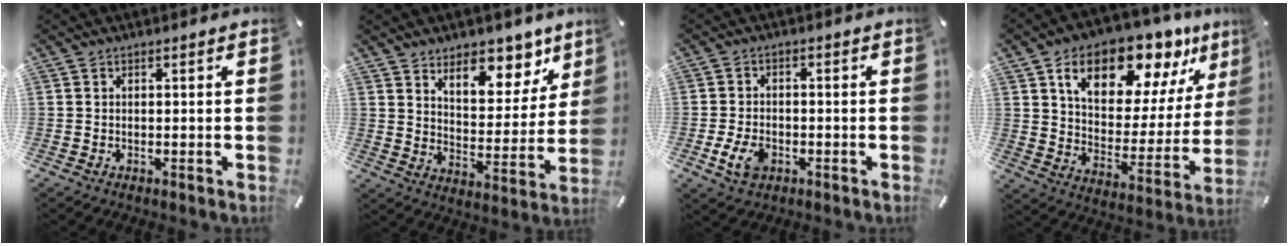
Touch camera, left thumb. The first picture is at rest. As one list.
[{"total": 10.8, "force": [8.5, 5.7, 3.3], "torque": [-0.029, -0.086, 0.147]}, {"total": 6.0, "force": [-2.2, 4.2, 3.7], "torque": [-0.091, 0.002, -0.043]}, {"total": 18.8, "force": [12.9, 9.9, 9.3], "torque": [-0.146, -0.085, 0.219]}]